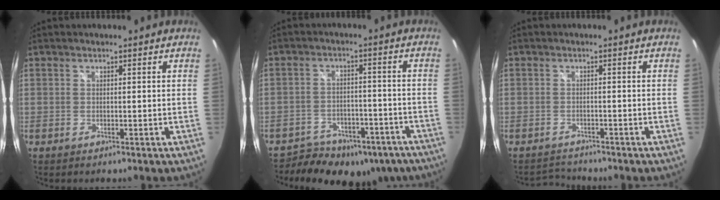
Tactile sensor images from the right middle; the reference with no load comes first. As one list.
[{"total": 15.9, "force": [-11.6, 8.9, 6.3], "torque": [-0.135, 0.013, -0.139]}, {"total": 2.7, "force": [-2.6, 0.6, -0.1], "torque": [-0.006, 0.001, -0.047]}]